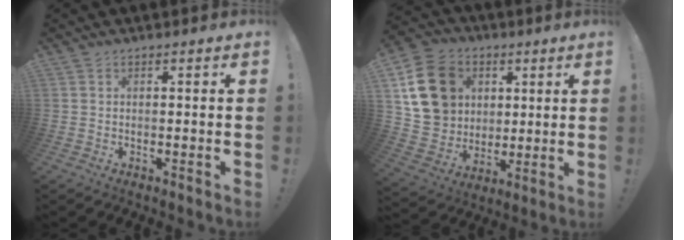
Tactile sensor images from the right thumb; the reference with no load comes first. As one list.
[{"total": 17.7, "force": [5.6, 14.7, 8.0], "torque": [-0.125, -0.006, 0.126]}]